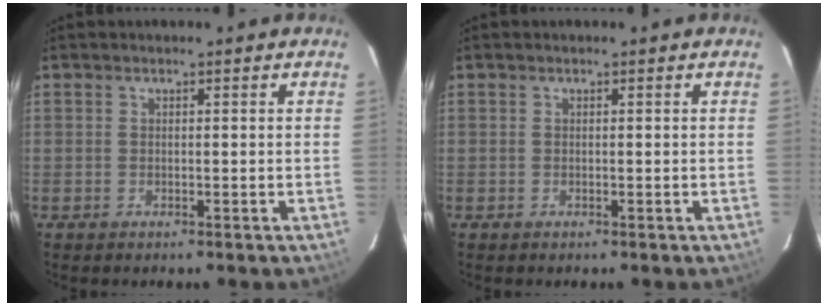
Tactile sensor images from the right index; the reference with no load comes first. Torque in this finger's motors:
{"motor_torque": [0.00, 0.00, 0.00, 0.00]}